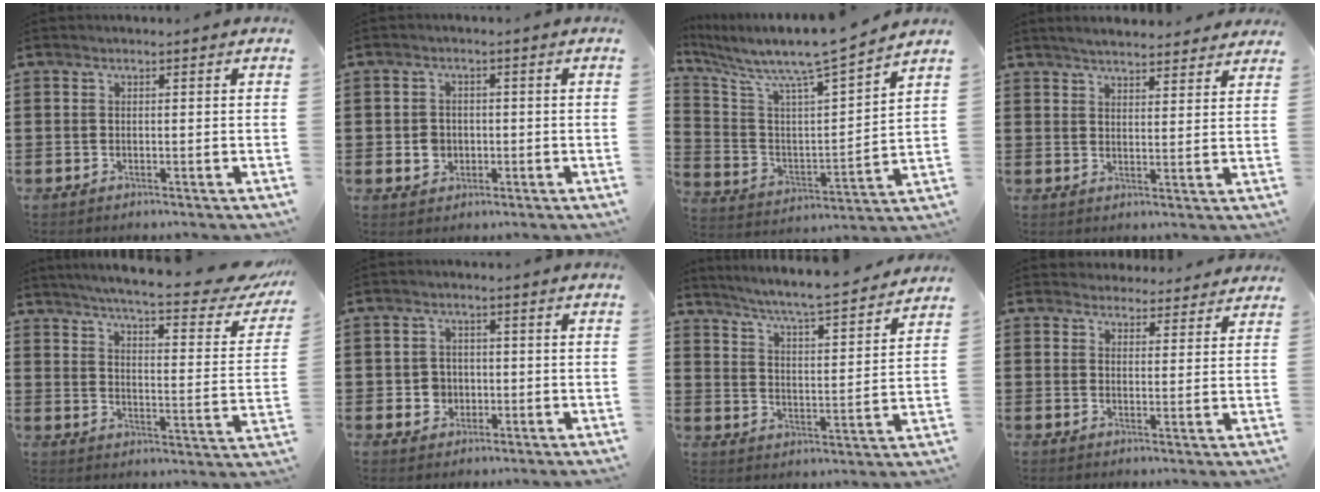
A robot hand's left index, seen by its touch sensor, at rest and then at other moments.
{"total": 2.8, "force": [-0.4, 2.5, 1.1], "torque": [-0.029, 0.005, -0.011]}
{"total": 7.7, "force": [7.1, -0.3, 3.1], "torque": [-0.096, -0.063, 0.110]}
{"total": 3.8, "force": [3.7, 0.2, 0.7], "torque": [-0.024, -0.010, 0.068]}
{"total": 6.3, "force": [5.4, -0.4, 3.3], "torque": [-0.078, -0.045, 0.087]}
{"total": 3.1, "force": [-0.5, 2.9, 1.0], "torque": [-0.030, 0.004, -0.014]}
{"total": 5.3, "force": [4.9, -0.6, 1.7], "torque": [-0.057, -0.044, 0.076]}
{"total": 3.5, "force": [3.3, 1.1, 0.0], "torque": [-0.012, -0.007, 0.063]}